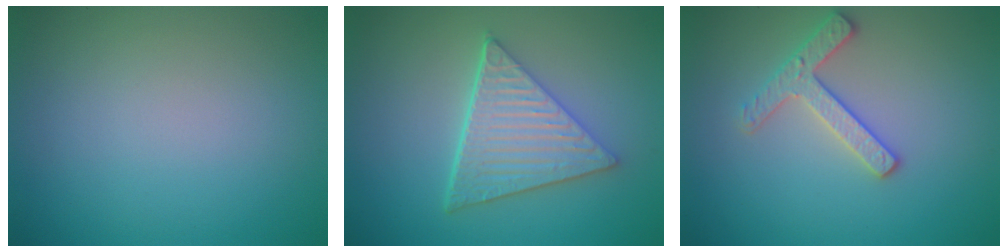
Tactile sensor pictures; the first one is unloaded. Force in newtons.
{"total": 5.9, "press": 4.4, "slide": 3.9}
{"total": 2.6, "press": 2.6, "slide": 0.3}